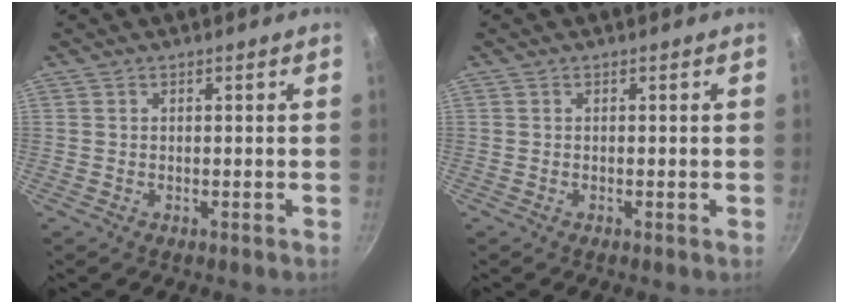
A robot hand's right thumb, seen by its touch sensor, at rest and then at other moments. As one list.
[{"total": 0.0}]